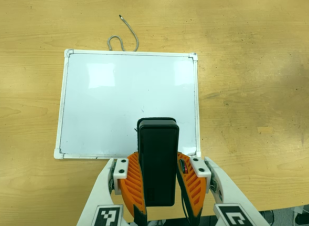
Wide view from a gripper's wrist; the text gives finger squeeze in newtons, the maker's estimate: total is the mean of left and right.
{"total": 6.8, "left": 5.7, "right": 7.9}